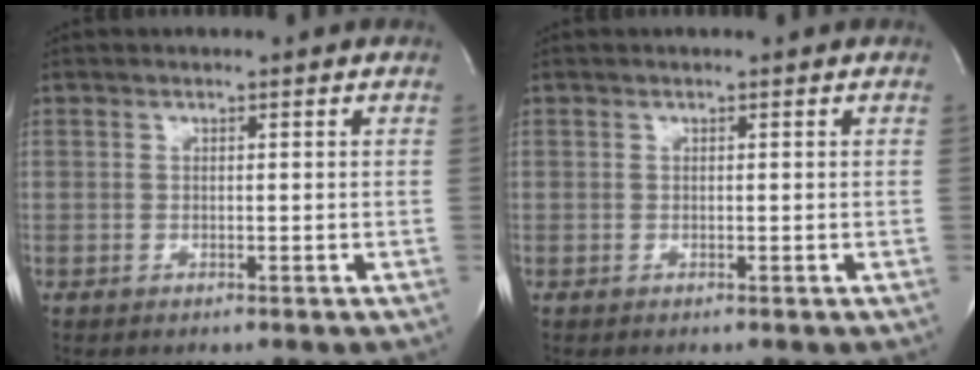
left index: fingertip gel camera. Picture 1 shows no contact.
{"total": 0.0}